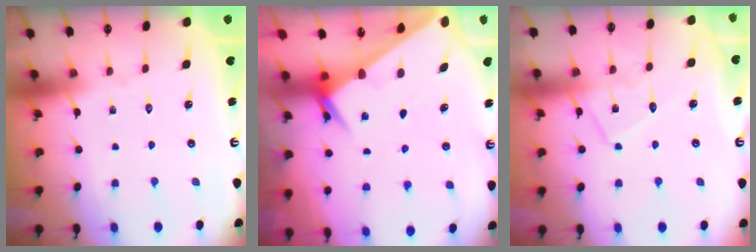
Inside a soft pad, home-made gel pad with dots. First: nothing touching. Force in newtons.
{"total": 2.8, "press": 2.8, "slide": 0.2}
{"total": 9.5, "press": 9.5, "slide": 0.6}